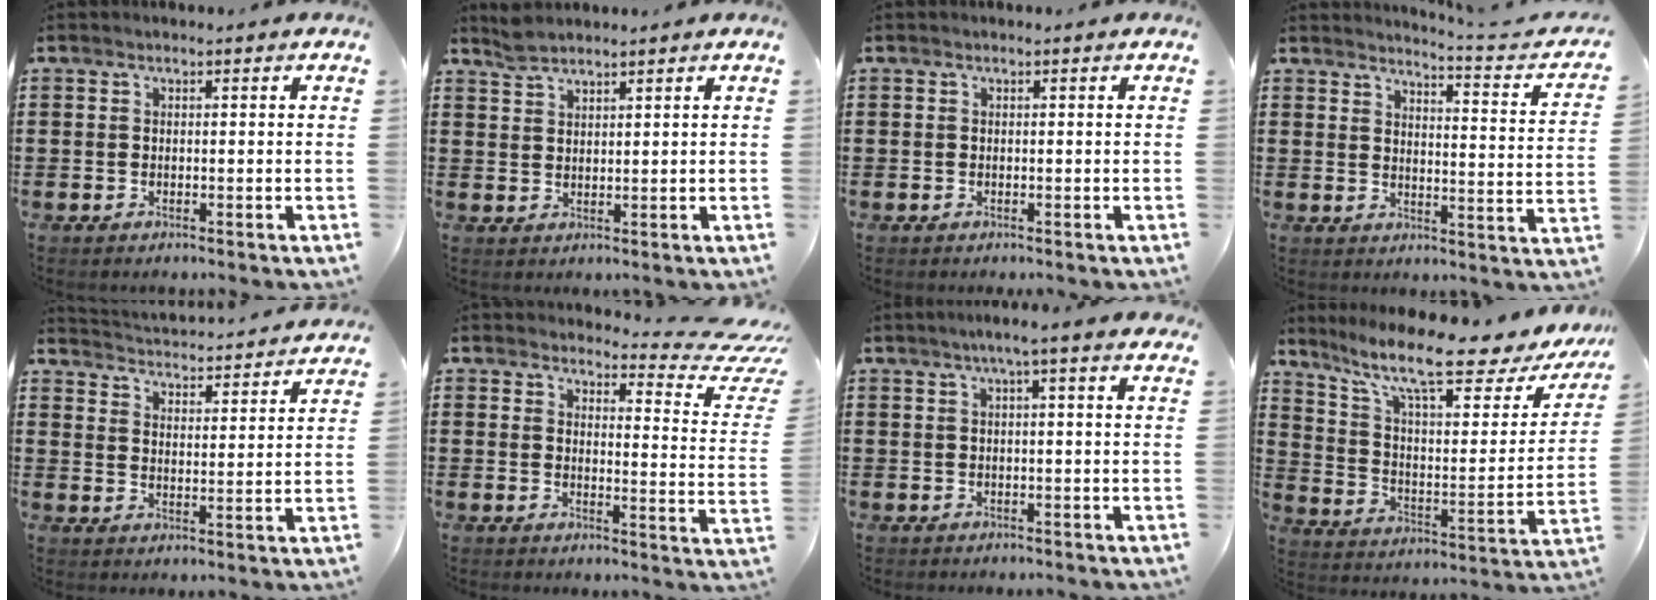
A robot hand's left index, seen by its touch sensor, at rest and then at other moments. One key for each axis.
{"total": 2.5, "fx": 2.4, "fy": 0.6, "fz": 0.6, "tx": -0.018, "ty": 0.002, "tz": 0.047}
{"total": 0.0}
{"total": 3.3, "fx": 2.9, "fy": -0.7, "fz": 1.3, "tx": -0.034, "ty": -0.032, "tz": 0.039}
{"total": 3.2, "fx": 3.2, "fy": -0.4, "fz": -0.2, "tx": -0.019, "ty": -0.035, "tz": 0.048}
{"total": 5.3, "fx": 4.5, "fy": 0.9, "fz": 2.6, "tx": -0.040, "ty": -0.040, "tz": 0.071}
{"total": 2.7, "fx": 1.5, "fy": -0.2, "fz": 2.2, "tx": -0.045, "ty": 0.002, "tz": 0.025}
{"total": 13.4, "fx": 9.5, "fy": 2.0, "fz": 9.2, "tx": -0.186, "ty": -0.062, "tz": 0.153}